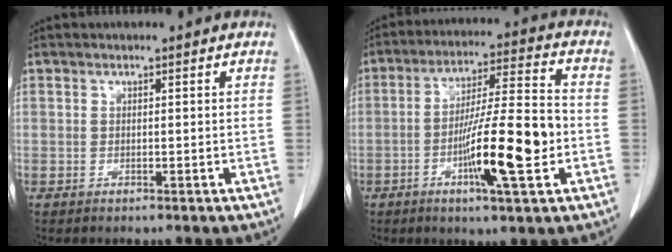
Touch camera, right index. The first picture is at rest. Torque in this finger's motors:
{"motor_torque": [0.99, 0.08, 0.41, 0.20]}